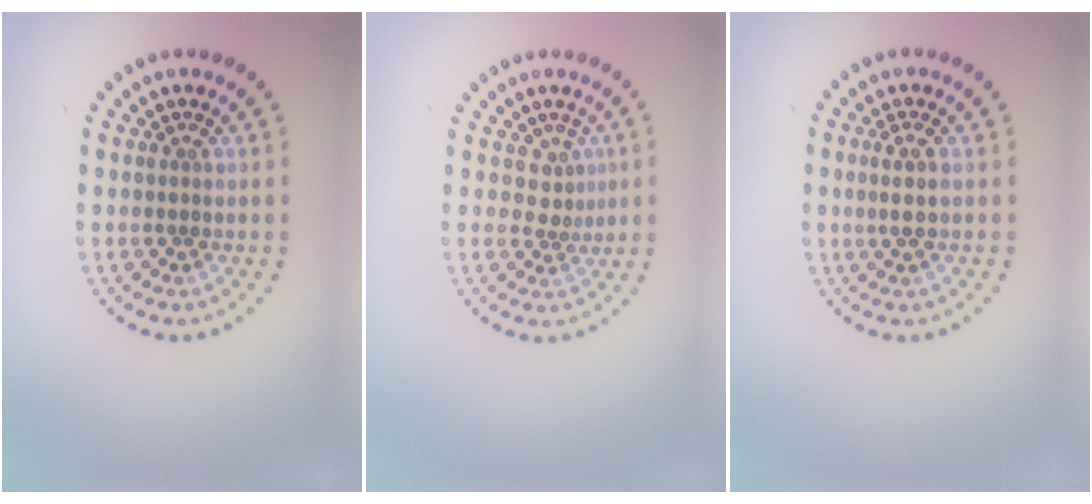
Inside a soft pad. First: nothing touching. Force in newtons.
{"total": 1.8, "press": 1.2, "slide": 1.3}
{"total": 1.7, "press": 1.3, "slide": 1.1}